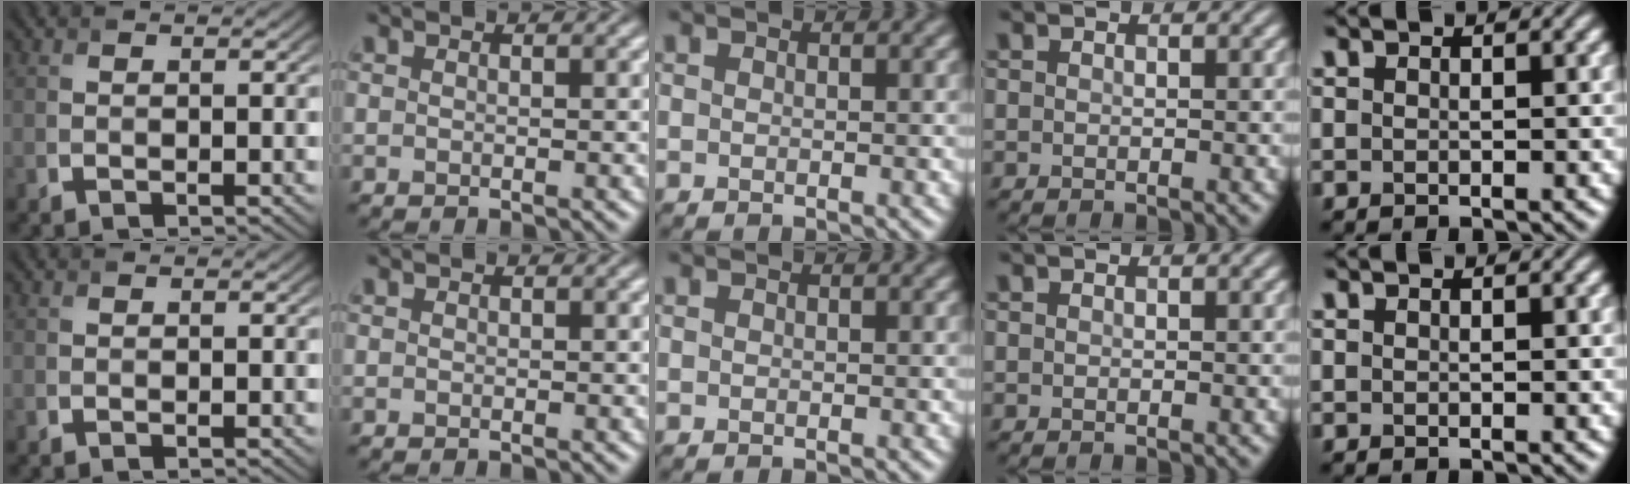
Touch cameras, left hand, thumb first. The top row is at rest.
{}